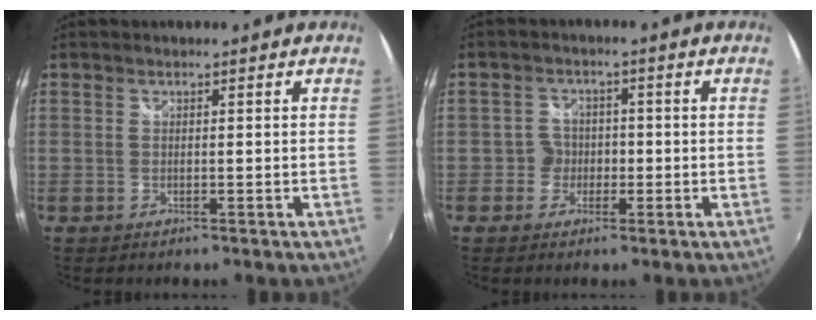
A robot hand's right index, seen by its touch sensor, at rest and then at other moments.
{"total": 3.4, "force": [-1.3, 3.1, 0.2], "torque": [-0.002, 0.010, -0.027]}